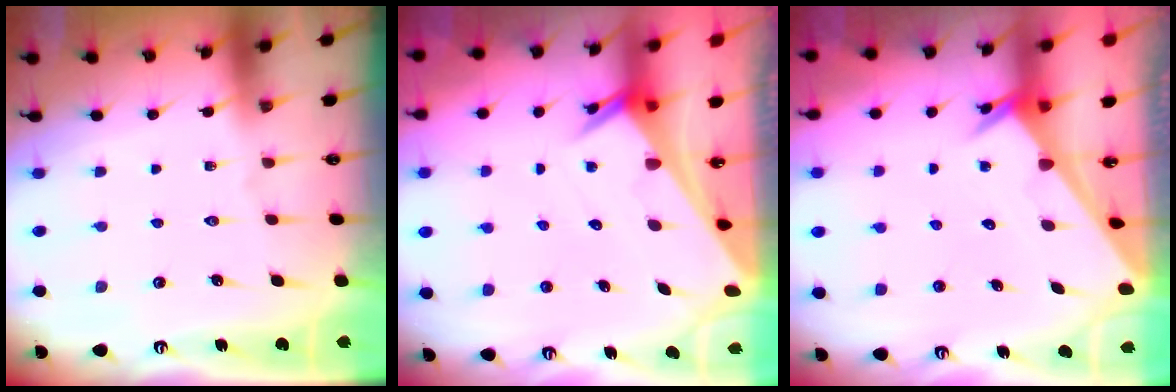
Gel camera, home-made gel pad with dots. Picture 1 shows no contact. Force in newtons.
{"total": 3.1, "press": 3.1, "slide": 0.1}
{"total": 3.5, "press": 3.5, "slide": 0.4}